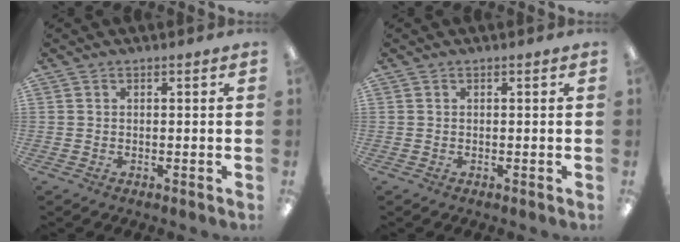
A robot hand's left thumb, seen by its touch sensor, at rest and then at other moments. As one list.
[{"total": 0.0}]